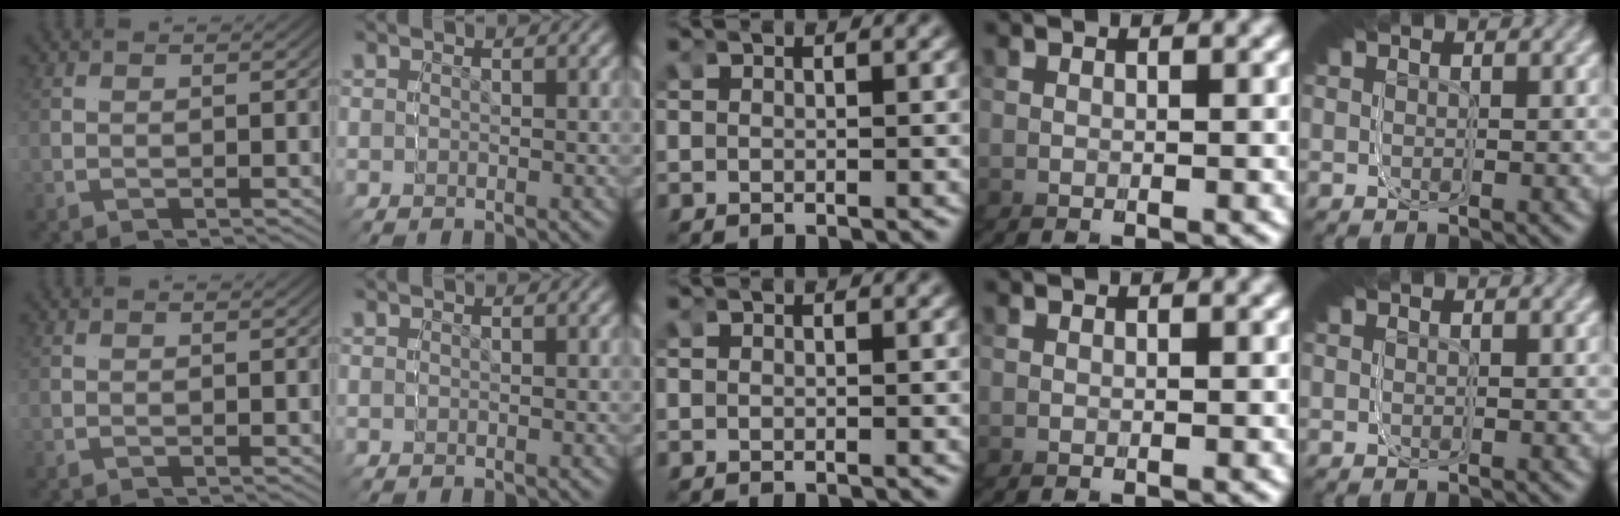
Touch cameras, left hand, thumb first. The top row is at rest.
{}